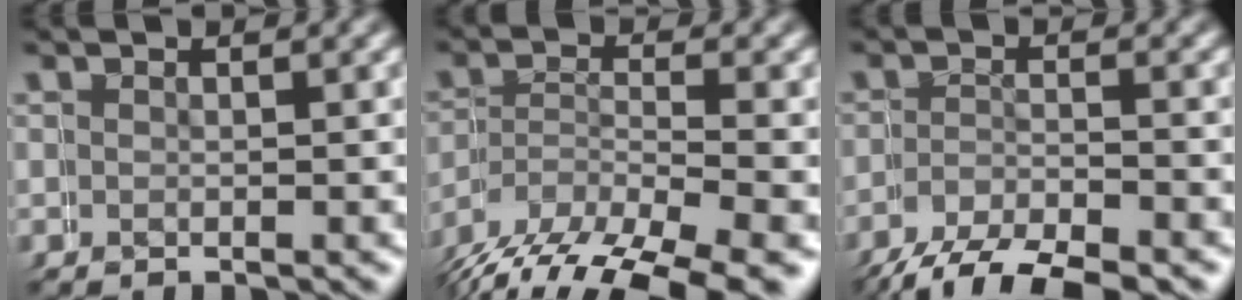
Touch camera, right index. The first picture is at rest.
{"total": 9.1, "force": [-4.9, 5.9, 4.9], "torque": [-0.098, -0.035, -0.065]}
{"total": 5.8, "force": [-4.5, 2.9, 2.1], "torque": [-0.046, -0.018, -0.063]}